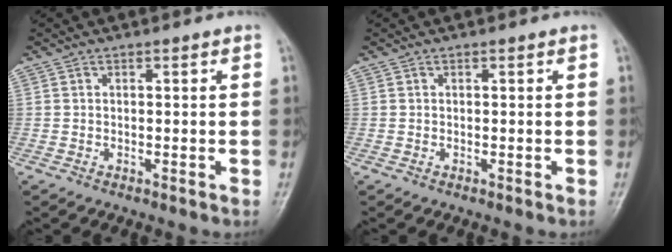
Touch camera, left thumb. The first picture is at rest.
{"total": 0.0}